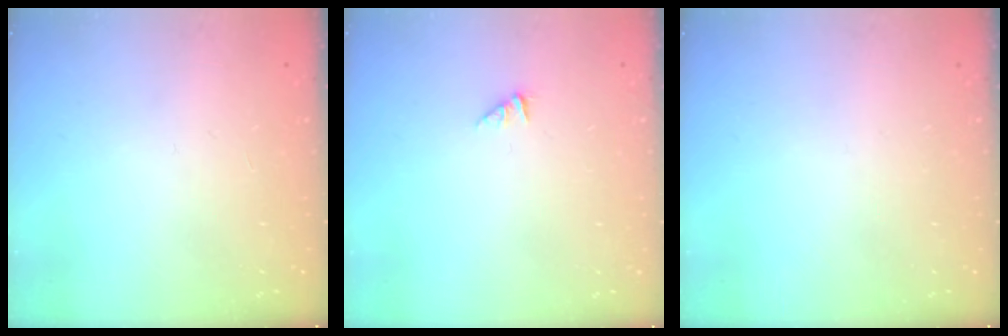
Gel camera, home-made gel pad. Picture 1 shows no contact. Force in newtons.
{"total": 0.0}
{"total": 0.0}